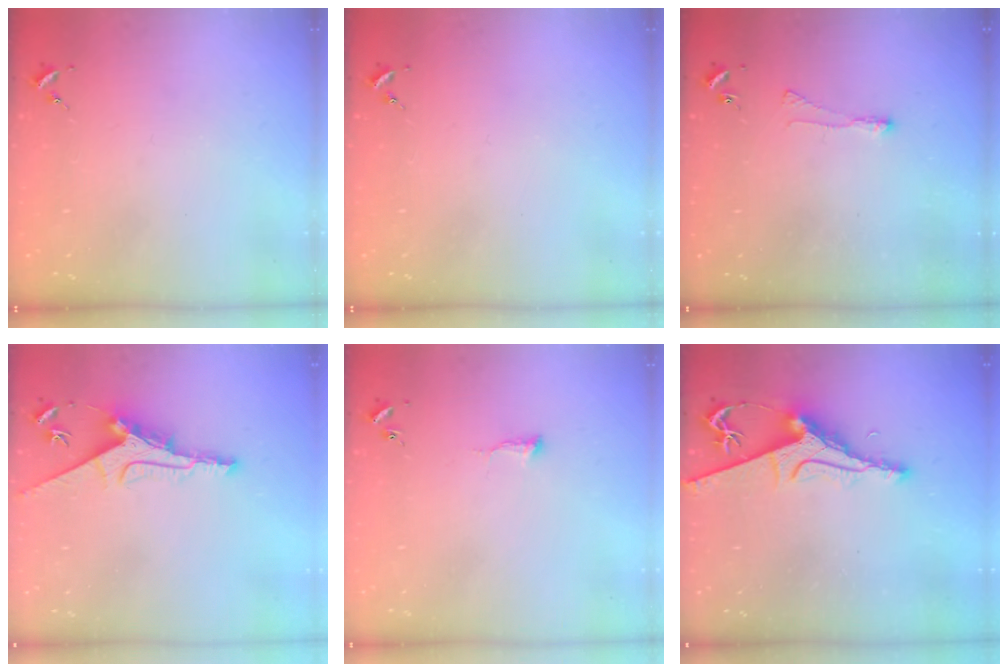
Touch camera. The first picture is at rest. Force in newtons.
{"total": 0.0}
{"total": 3.4, "press": 3.3, "slide": 0.5}
{"total": 9.9, "press": 9.9, "slide": 0.1}
{"total": 6.5, "press": 6.5, "slide": 0.5}
{"total": 9.2, "press": 9.1, "slide": 1.2}